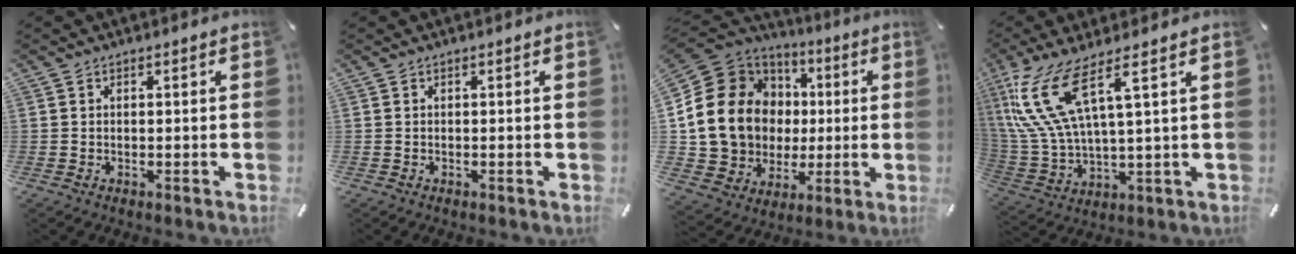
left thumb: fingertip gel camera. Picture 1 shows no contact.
{"total": 0.0}
{"total": 19.1, "force": [1.6, 17.3, 8.0], "torque": [-0.155, -0.018, 0.056]}
{"total": 14.5, "force": [6.7, 4.1, 12.2], "torque": [-0.288, -0.022, 0.110]}